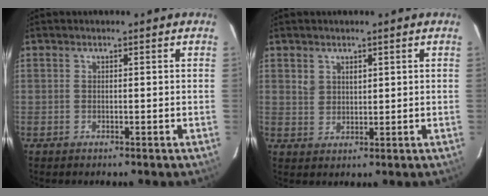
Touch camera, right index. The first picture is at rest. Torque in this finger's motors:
{"motor_torque": [-0.02, 0.01, 0.00, 0.01]}